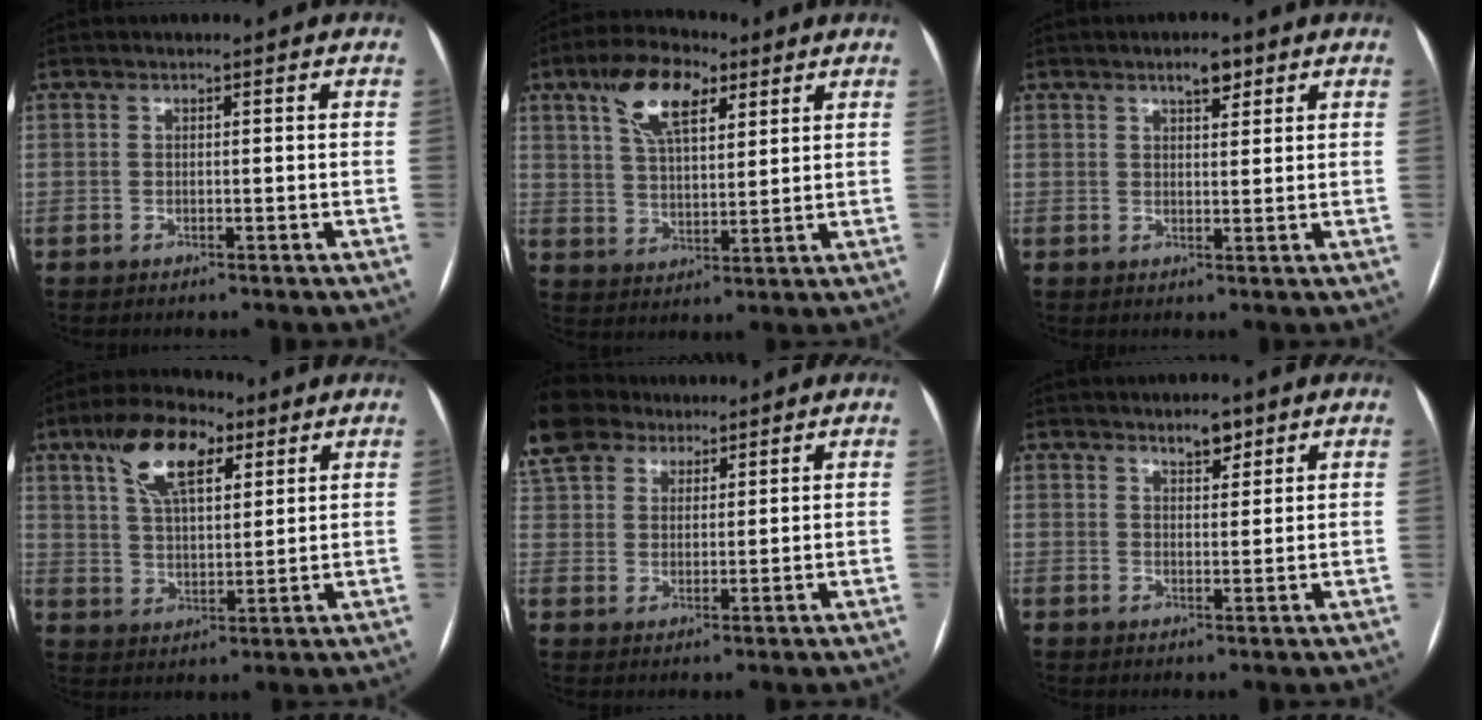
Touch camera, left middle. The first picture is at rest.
{"total": 10.9, "force": [5.8, 4.5, 8.0], "torque": [-0.155, 0.023, 0.107]}
{"total": 3.3, "force": [2.2, 1.1, 2.2], "torque": [-0.035, 0.002, 0.034]}
{"total": 11.9, "force": [6.3, 4.9, 8.8], "torque": [-0.167, 0.026, 0.116]}
{"total": 11.9, "force": [9.3, 6.4, 3.6], "torque": [-0.098, 0.038, 0.177]}
{"total": 3.2, "force": [2.4, 1.1, 1.7], "torque": [-0.028, -0.001, 0.039]}